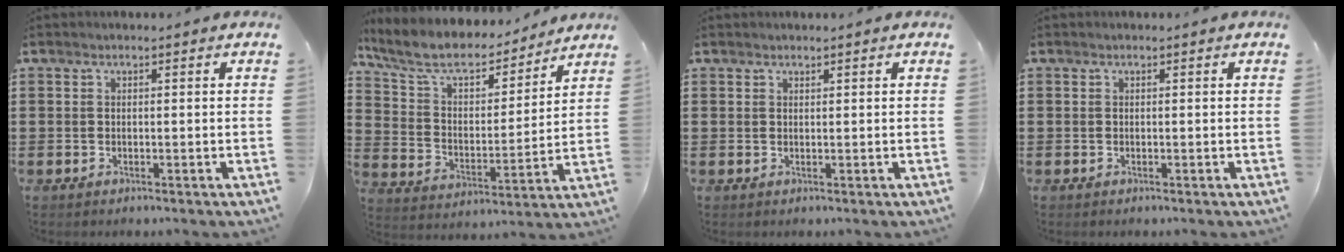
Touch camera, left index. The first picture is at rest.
{"total": 8.3, "force": [7.1, 2.5, 3.5], "torque": [-0.100, -0.045, 0.120]}
{"total": 0.6, "force": [0.6, 0.1, 0.0], "torque": [-0.003, -0.001, 0.012]}
{"total": 0.0}